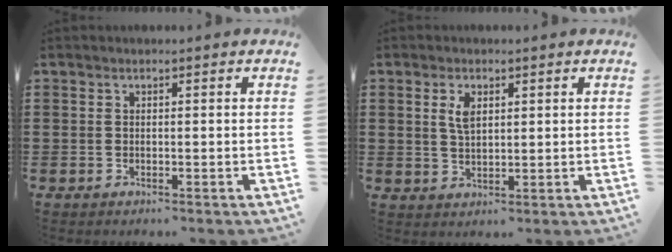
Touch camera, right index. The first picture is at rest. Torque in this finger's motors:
{"motor_torque": [0.44, -0.24, 0.12, 0.08]}